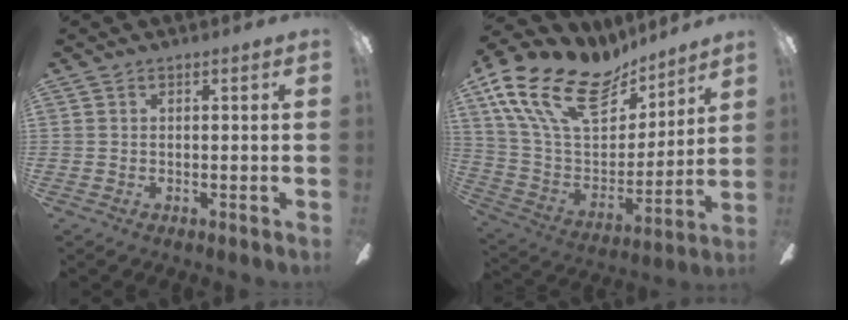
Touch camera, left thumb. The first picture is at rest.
{"total": 22.6, "force": [14.0, 11.7, 13.3], "torque": [-0.253, -0.086, 0.253]}